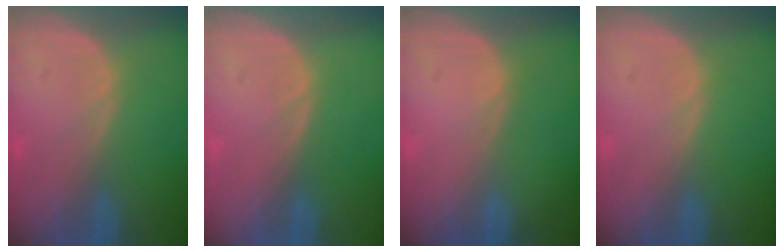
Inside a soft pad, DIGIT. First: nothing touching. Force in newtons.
{"total": 0.0}
{"total": 0.0}
{"total": 0.0}